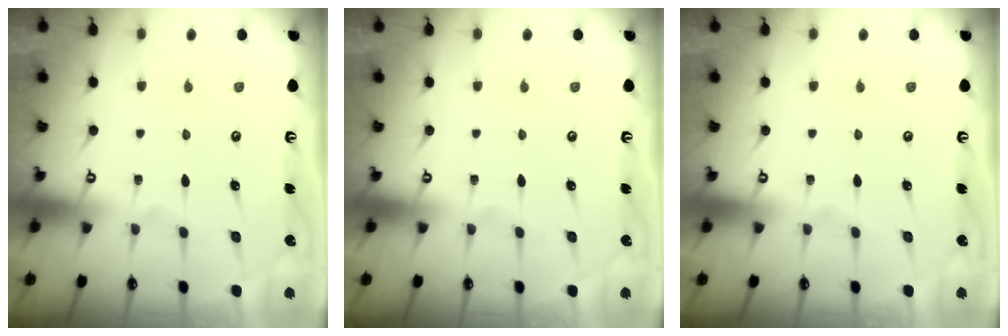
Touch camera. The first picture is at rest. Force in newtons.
{"total": 0.0}
{"total": 0.0}